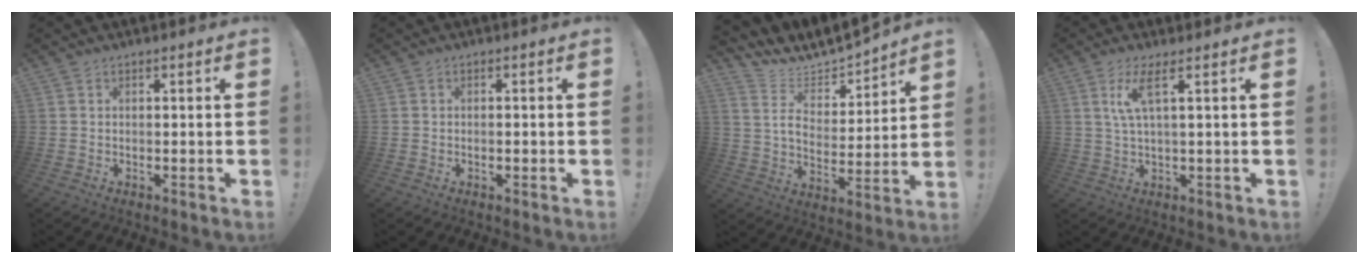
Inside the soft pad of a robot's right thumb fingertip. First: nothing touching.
{"total": 1.0, "force": [-0.9, 0.2, 0.5], "torque": [-0.010, 0.003, -0.015]}
{"total": 9.5, "force": [8.1, 3.4, 3.6], "torque": [-0.084, -0.074, 0.148]}
{"total": 6.5, "force": [2.6, 1.0, 5.8], "torque": [-0.105, -0.004, 0.041]}